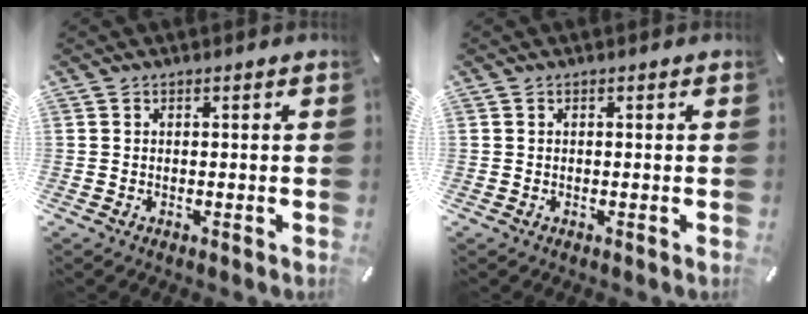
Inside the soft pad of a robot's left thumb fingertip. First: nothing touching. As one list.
[{"total": 0.0}]